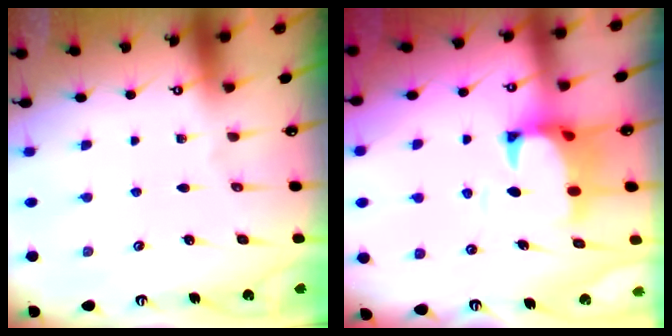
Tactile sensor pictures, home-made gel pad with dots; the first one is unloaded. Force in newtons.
{"total": 2.6, "press": 2.4, "slide": 1.1}